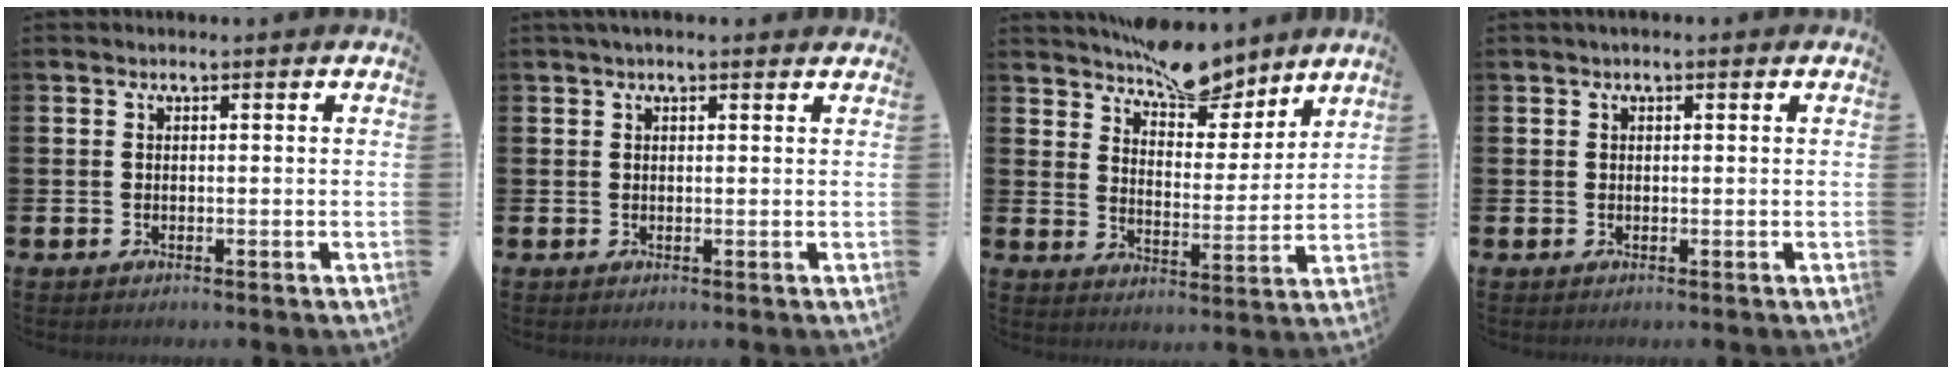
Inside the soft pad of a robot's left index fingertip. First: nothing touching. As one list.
[{"total": 1.3, "force": [1.0, 0.2, 0.7], "torque": [-0.009, 0.002, 0.017]}, {"total": 9.1, "force": [8.4, 2.7, 2.5], "torque": [-0.053, -0.051, 0.153]}, {"total": 0.8, "force": [0.5, 0.4, 0.3], "torque": [-0.005, 0.006, 0.007]}]